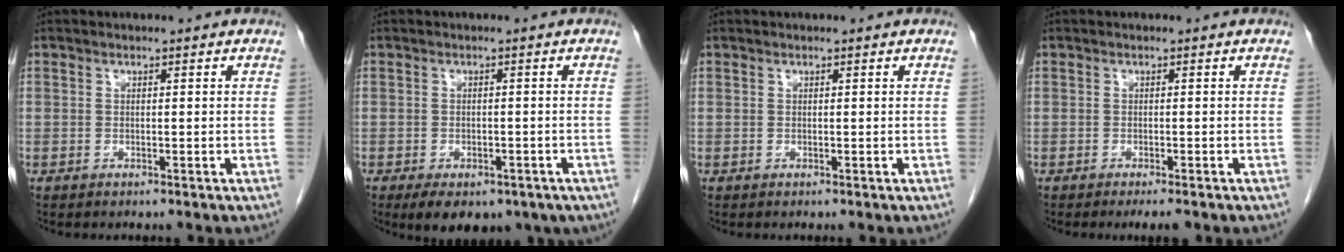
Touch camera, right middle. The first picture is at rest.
{"total": 10.4, "force": [-6.7, 5.4, 5.8], "torque": [-0.079, 0.000, -0.085]}
{"total": 0.0}
{"total": 2.4, "force": [-1.9, 0.3, 1.5], "torque": [-0.020, -0.007, -0.024]}